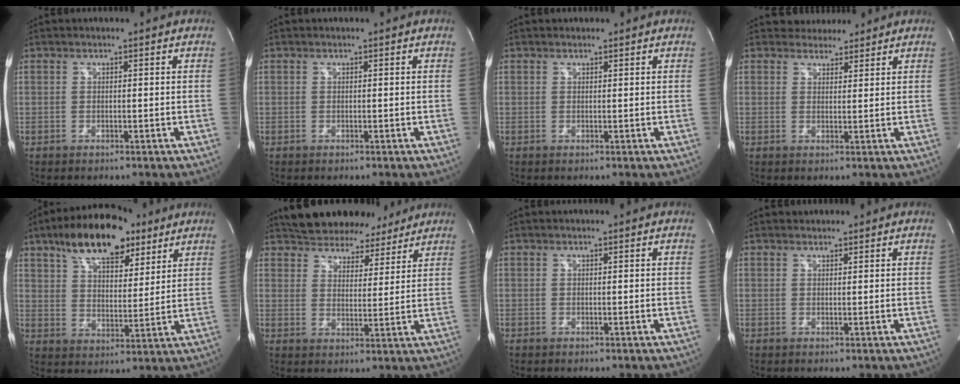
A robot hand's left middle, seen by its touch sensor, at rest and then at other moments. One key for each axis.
{"total": 0.0}
{"total": 0.8, "fx": 0.7, "fy": 0.3, "fz": 0.1, "tx": -0.008, "ty": 0.009, "tz": 0.013}
{"total": 3.5, "fx": 3.2, "fy": 1.5, "fz": 0.1, "tx": 0.002, "ty": 0.009, "tz": 0.047}
{"total": 15.9, "fx": 10.4, "fy": 6.9, "fz": 9.8, "tx": -0.167, "ty": 0.032, "tz": 0.175}
{"total": 14.5, "fx": 12.8, "fy": 5.8, "fz": 3.6, "tx": -0.052, "ty": 0.011, "tz": 0.177}
{"total": 0.0}
{"total": 1.1, "fx": 1.0, "fy": 0.5, "fz": 0.0, "tx": -0.003, "ty": 0.010, "tz": 0.017}